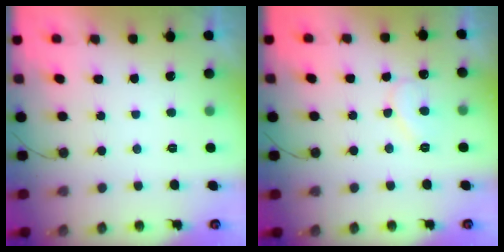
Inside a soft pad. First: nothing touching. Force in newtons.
{"total": 7.7, "press": 7.7, "slide": 0.3}